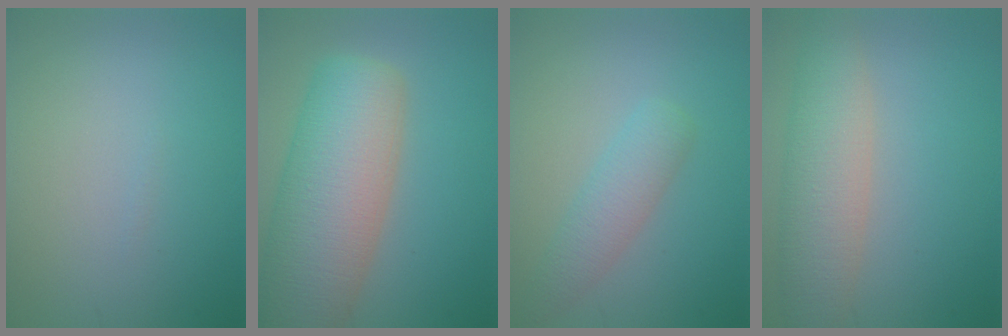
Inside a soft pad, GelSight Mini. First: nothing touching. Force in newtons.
{"total": 10.7, "press": 10.7, "slide": 0.7}
{"total": 2.6, "press": 2.6, "slide": 0.1}
{"total": 5.6, "press": 5.5, "slide": 0.7}